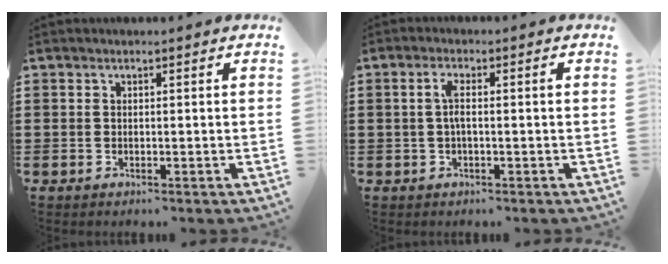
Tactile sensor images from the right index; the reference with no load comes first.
{"total": 2.9, "force": [-0.1, 0.5, 2.9], "torque": [-0.054, 0.003, -0.006]}